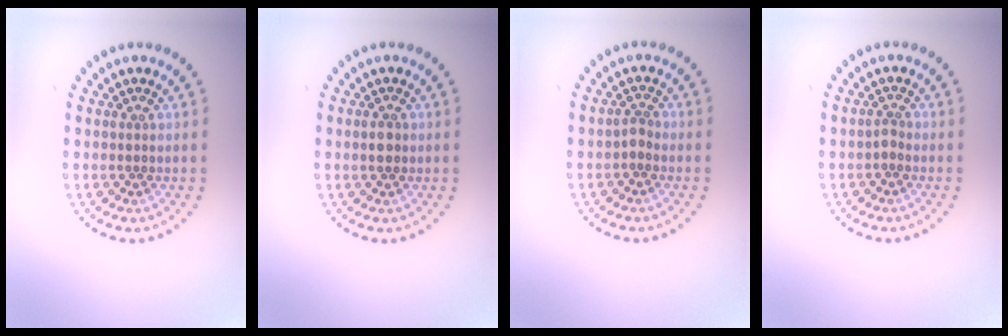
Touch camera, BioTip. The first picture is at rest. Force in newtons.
{"total": 1.5, "press": 1.5, "slide": 0.3}
{"total": 1.0, "press": 0.7, "slide": 0.7}
{"total": 0.9, "press": 0.6, "slide": 0.7}